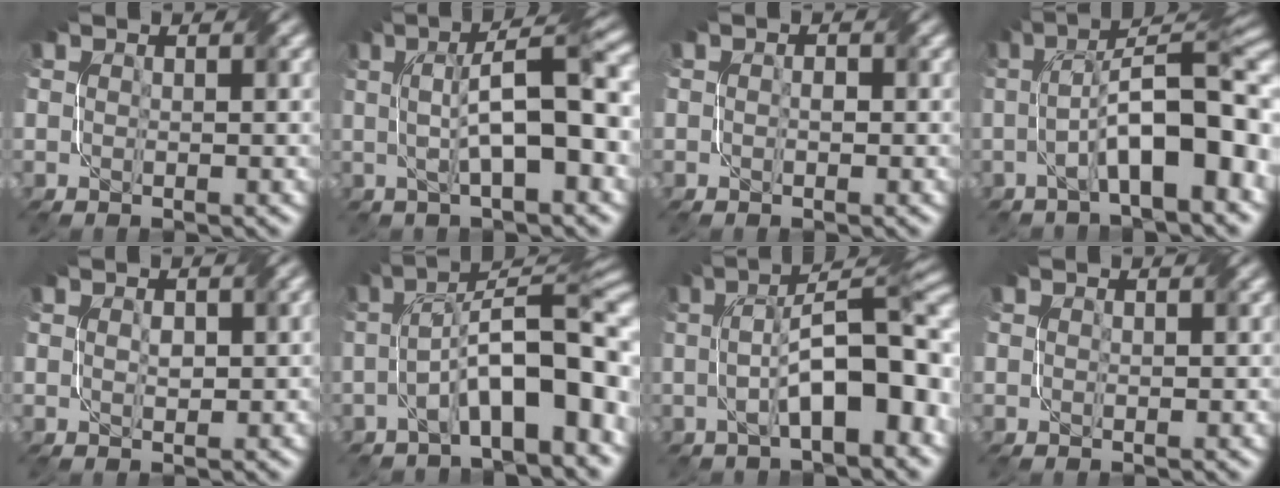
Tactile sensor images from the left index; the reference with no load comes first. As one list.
[{"total": 7.9, "force": [0.5, 2.0, 7.7], "torque": [-0.116, 0.013, 0.008]}, {"total": 0.6, "force": [-0.2, 0.4, 0.4], "torque": [-0.005, -0.002, -0.004]}, {"total": 10.3, "force": [-1.7, 3.1, 9.6], "torque": [-0.145, 0.016, -0.028]}, {"total": 1.3, "force": [0.0, 0.7, 1.1], "torque": [-0.017, 0.001, 0.005]}, {"total": 11.0, "force": [-3.2, 3.3, 10.0], "torque": [-0.149, 0.022, -0.048]}, {"total": 10.5, "force": [-1.1, 3.6, 9.8], "torque": [-0.138, 0.017, -0.018]}, {"total": 0.0}]